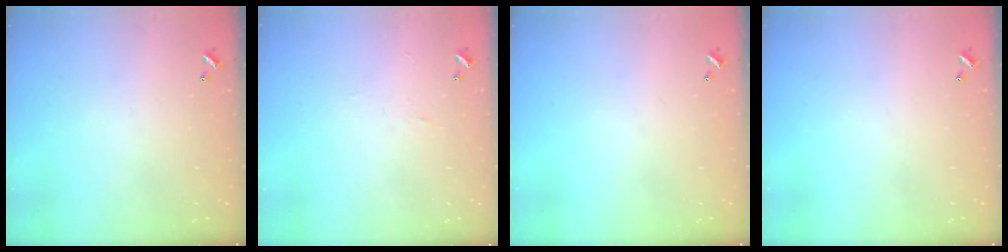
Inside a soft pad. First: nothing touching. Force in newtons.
{"total": 0.8, "press": 0.7, "slide": 0.3}
{"total": 0.0}
{"total": 0.0}